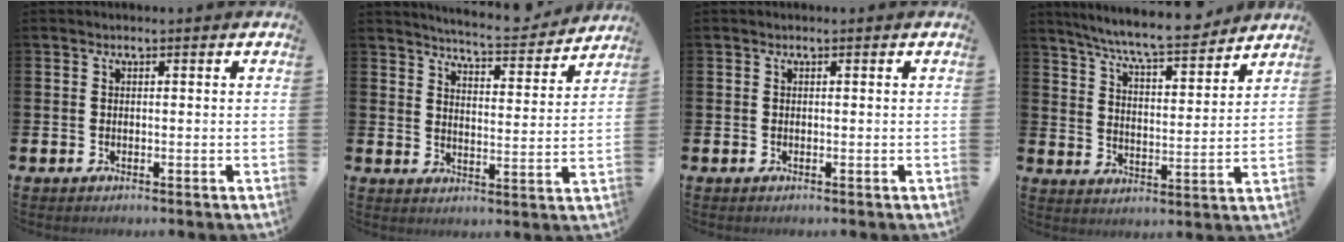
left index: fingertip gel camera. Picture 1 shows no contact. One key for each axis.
{"total": 6.2, "fx": 6.0, "fy": 0.2, "fz": 1.1, "tx": -0.034, "ty": -0.043, "tz": 0.104}
{"total": 0.0}
{"total": 8.0, "fx": 7.4, "fy": 0.2, "fz": 2.9, "tx": -0.080, "ty": -0.051, "tz": 0.129}